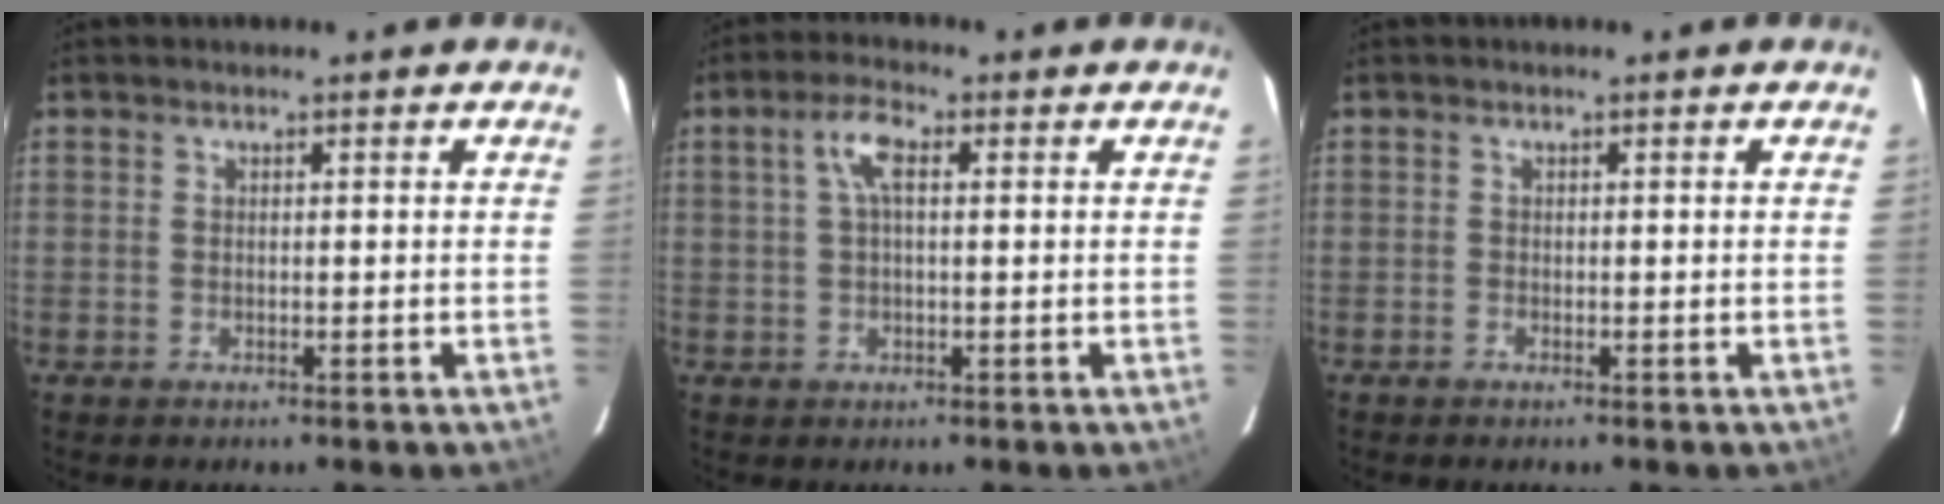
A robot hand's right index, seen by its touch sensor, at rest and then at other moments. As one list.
[{"total": 4.6, "force": [1.2, 1.7, 4.1], "torque": [-0.081, 0.013, 0.022]}, {"total": 0.0}]